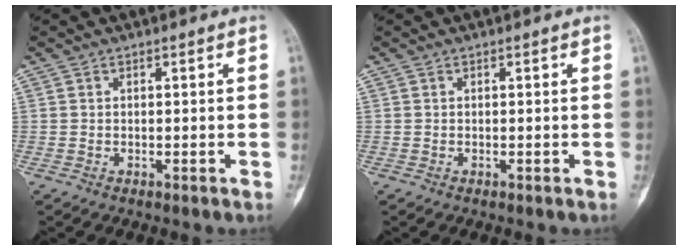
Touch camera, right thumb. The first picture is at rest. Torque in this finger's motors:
{"motor_torque": [0.14, -0.15, 0.13, 0.04, 0.03]}